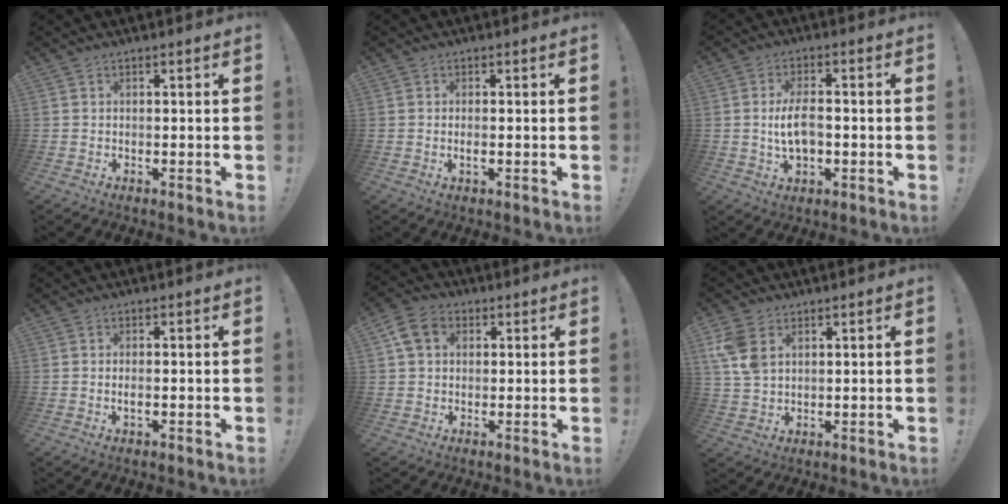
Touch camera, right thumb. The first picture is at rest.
{"total": 1.4, "force": [-0.3, 0.3, 1.4], "torque": [-0.017, -0.002, -0.006]}
{"total": 8.1, "force": [-0.8, 4.4, 6.8], "torque": [-0.115, 0.000, -0.017]}
{"total": 1.3, "force": [-0.3, 0.3, 1.3], "torque": [-0.016, -0.002, -0.006]}
{"total": 7.8, "force": [2.8, 5.8, 4.5], "torque": [-0.086, 0.007, 0.057]}
{"total": 8.4, "force": [3.3, 5.7, 5.3], "torque": [-0.105, -0.006, 0.067]}